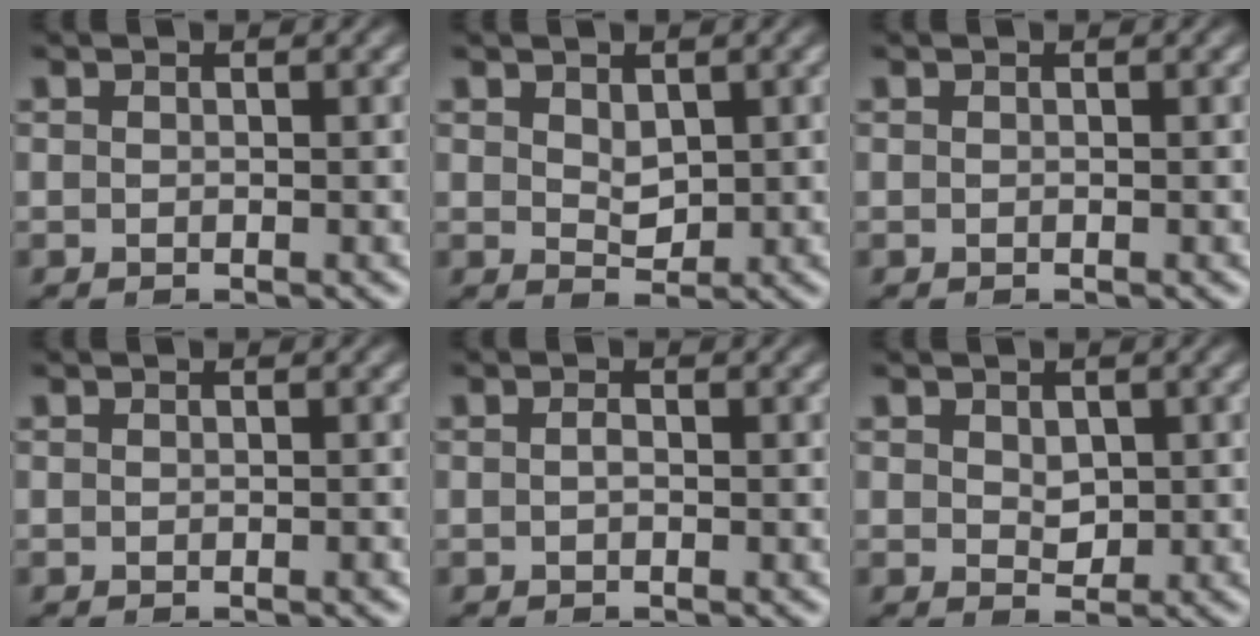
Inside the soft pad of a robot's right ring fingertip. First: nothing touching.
{"total": 1.3, "force": [0.8, 0.5, 0.9], "torque": [-0.012, -0.014, 0.024]}
{"total": 0.0}
{"total": 0.0}
{"total": 0.5, "force": [-0.4, 0.1, 0.4], "torque": [-0.014, -0.004, -0.007]}
{"total": 1.1, "force": [0.6, 0.7, 0.7], "torque": [-0.012, -0.013, 0.019]}